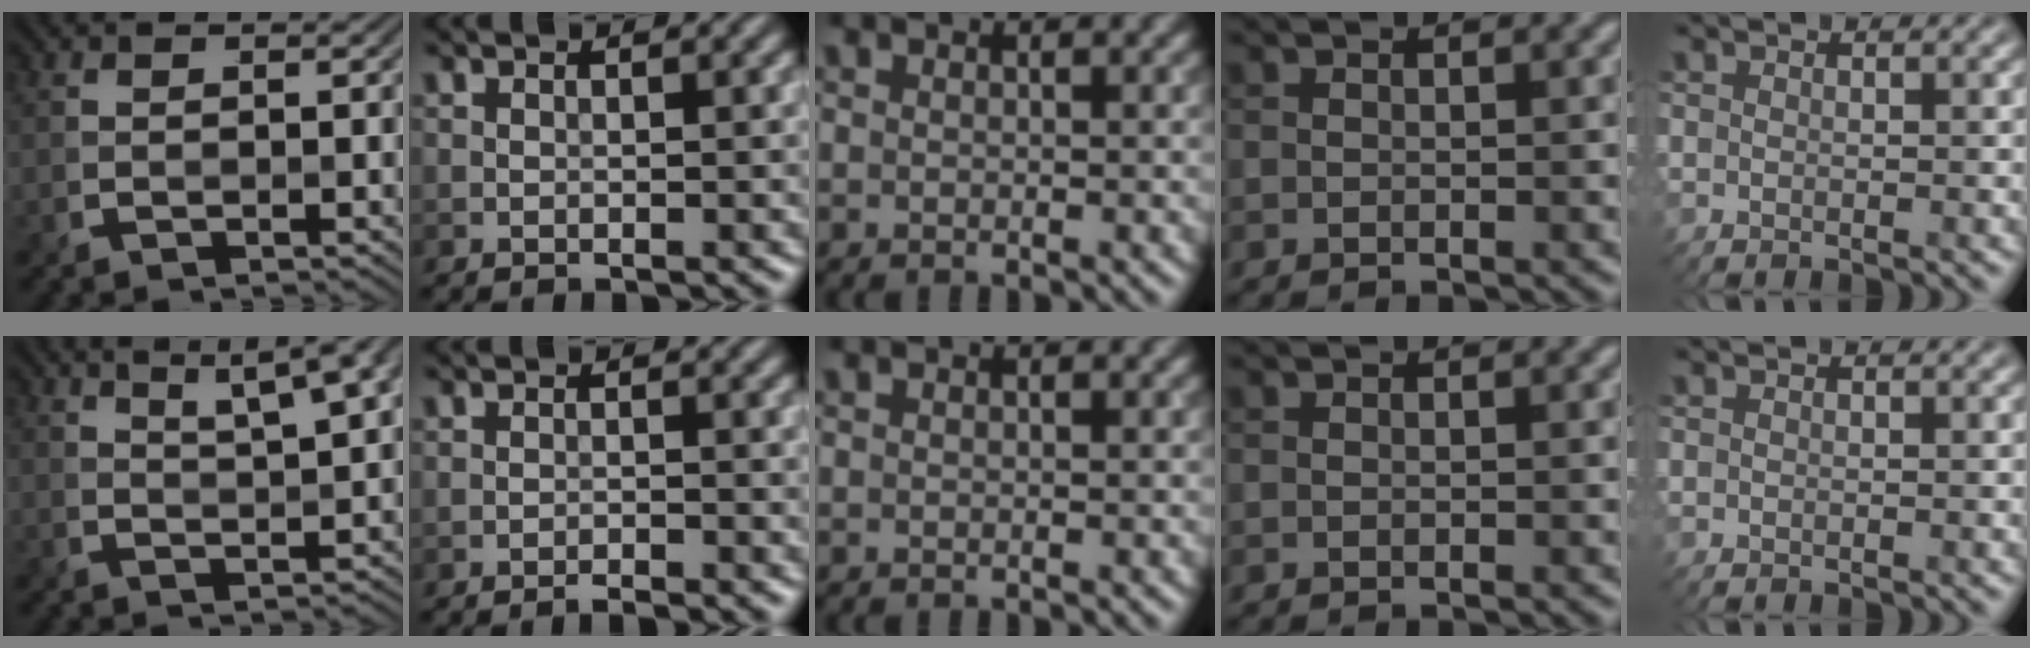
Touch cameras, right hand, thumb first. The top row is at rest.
{"thumb": {"total": 8.9, "force": [5.3, 2.4, 6.7], "torque": [-0.093, 0.022, 0.066]}, "index": {"total": 1.0, "force": [-0.9, 0.0, 0.5], "torque": [-0.008, 0.003, -0.019]}}